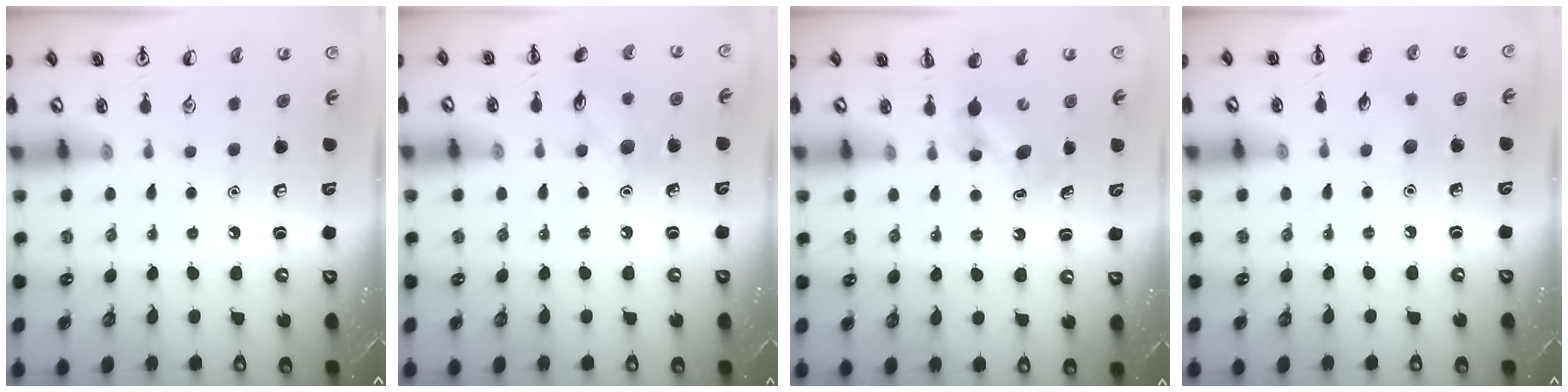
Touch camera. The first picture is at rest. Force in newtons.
{"total": 9.1, "press": 9.1, "slide": 0.7}
{"total": 4.4, "press": 4.3, "slide": 0.8}
{"total": 4.9, "press": 4.8, "slide": 1.3}